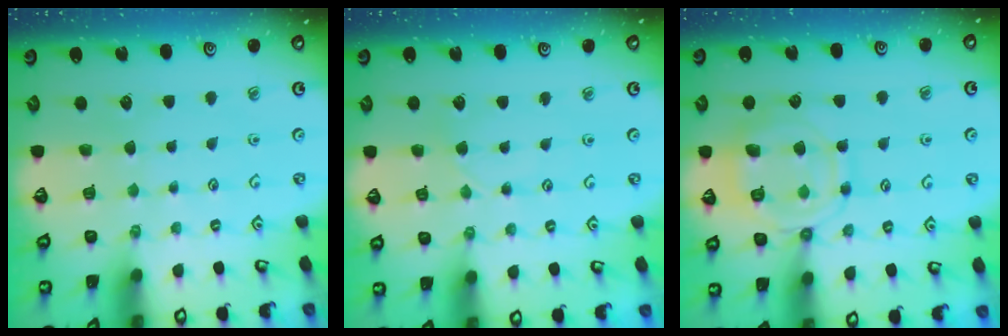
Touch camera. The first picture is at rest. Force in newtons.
{"total": 2.0, "press": 2.0, "slide": 0.2}
{"total": 12.8, "press": 12.7, "slide": 1.2}